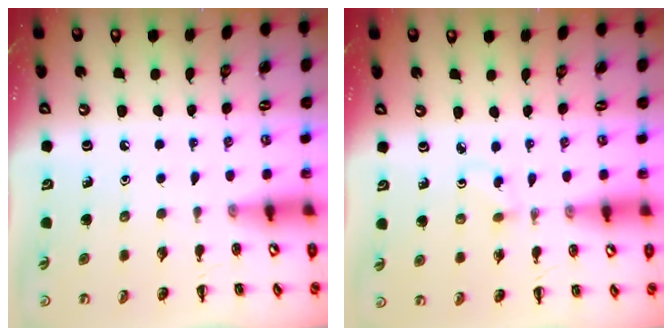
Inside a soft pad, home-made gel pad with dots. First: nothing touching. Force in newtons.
{"total": 1.6, "press": 1.4, "slide": 0.8}